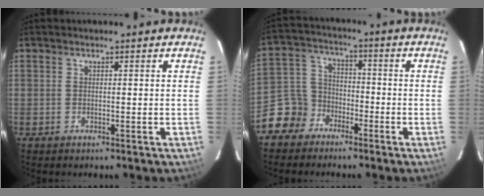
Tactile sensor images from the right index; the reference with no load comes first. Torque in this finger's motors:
{"motor_torque": [-0.27, -0.17, -1.05, -0.21]}